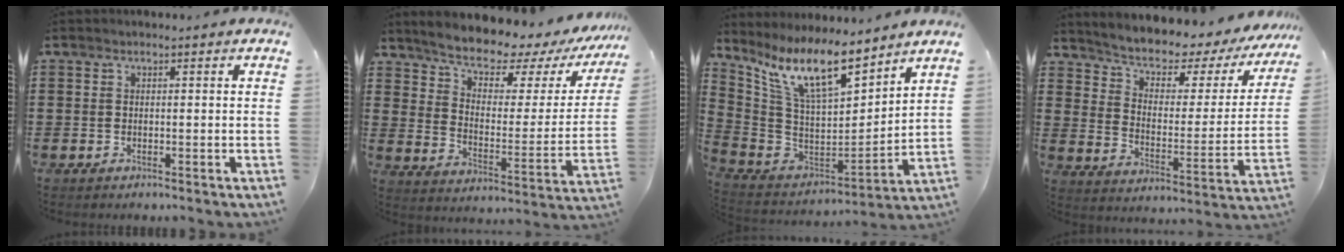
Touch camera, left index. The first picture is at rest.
{"total": 7.1, "force": [6.5, 1.8, 2.3], "torque": [-0.064, -0.053, 0.107]}
{"total": 12.9, "force": [9.3, 3.0, 8.5], "torque": [-0.192, -0.045, 0.167]}
{"total": 4.4, "force": [3.6, 1.6, 1.9], "torque": [-0.059, -0.032, 0.051]}